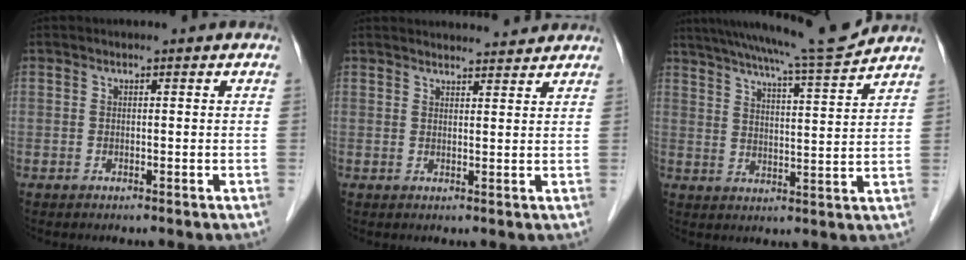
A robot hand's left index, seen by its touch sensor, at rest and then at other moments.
{"total": 7.4, "force": [7.2, 0.7, 1.2], "torque": [-0.011, 0.017, 0.083]}
{"total": 13.9, "force": [12.6, -1.3, 5.6], "torque": [-0.099, -0.012, 0.185]}